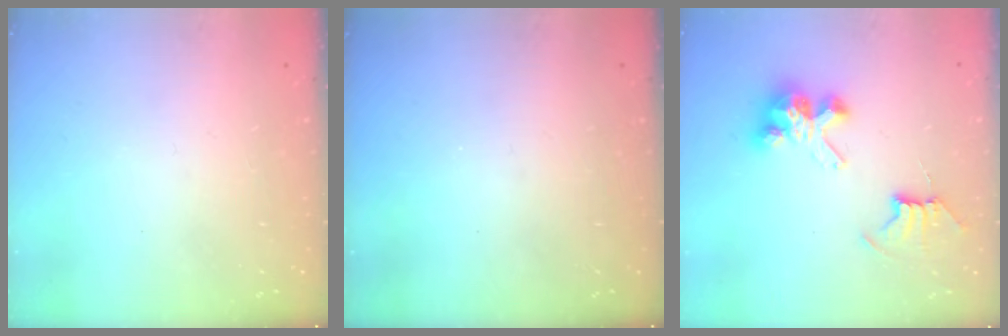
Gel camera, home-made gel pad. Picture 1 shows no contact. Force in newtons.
{"total": 0.0}
{"total": 8.0, "press": 8.0, "slide": 0.5}